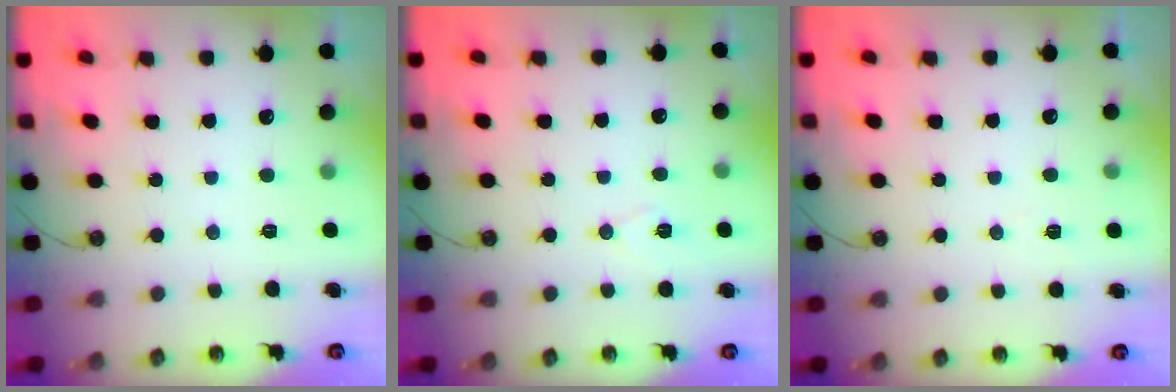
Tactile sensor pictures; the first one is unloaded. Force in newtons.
{"total": 7.6, "press": 6.2, "slide": 4.4}
{"total": 5.6, "press": 3.8, "slide": 4.2}